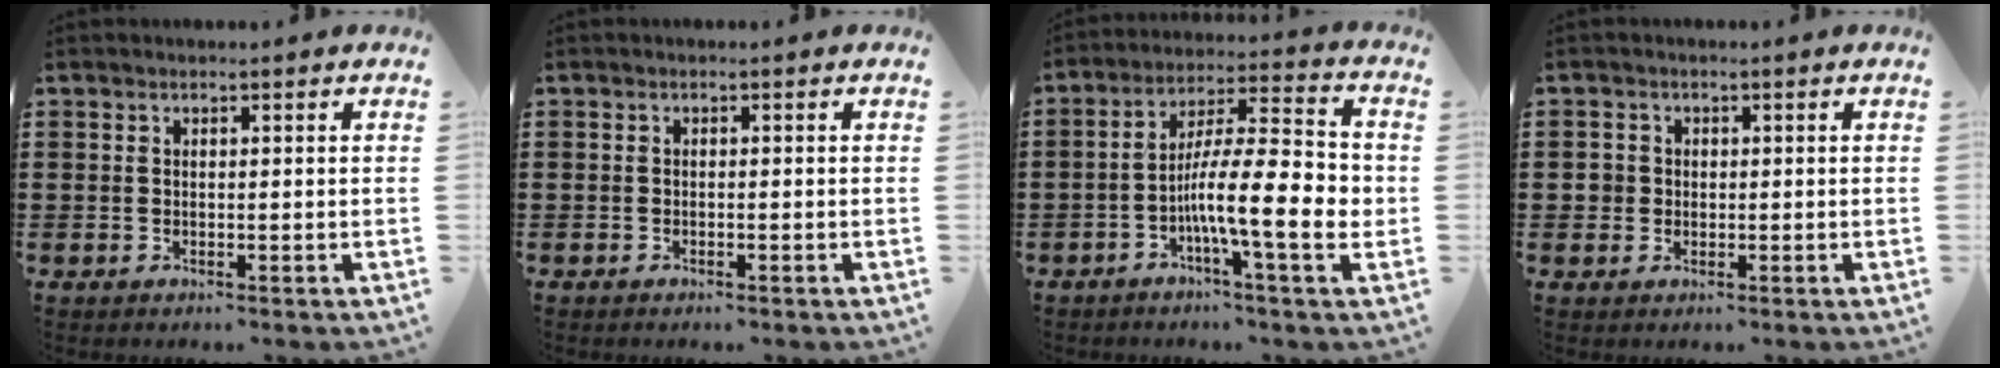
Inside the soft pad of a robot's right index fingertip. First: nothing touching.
{"total": 0.6, "force": [-0.6, 0.0, 0.2], "torque": [-0.005, -0.003, -0.012]}
{"total": 13.2, "force": [-3.1, 2.6, 12.5], "torque": [-0.224, -0.014, -0.059]}
{"total": 1.6, "force": [-0.1, 1.6, 0.3], "torque": [-0.012, 0.007, -0.003]}